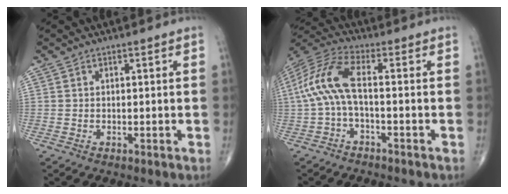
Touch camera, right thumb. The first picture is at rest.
{"total": 10.4, "force": [-0.8, 3.5, 9.7], "torque": [-0.228, 0.043, -0.021]}